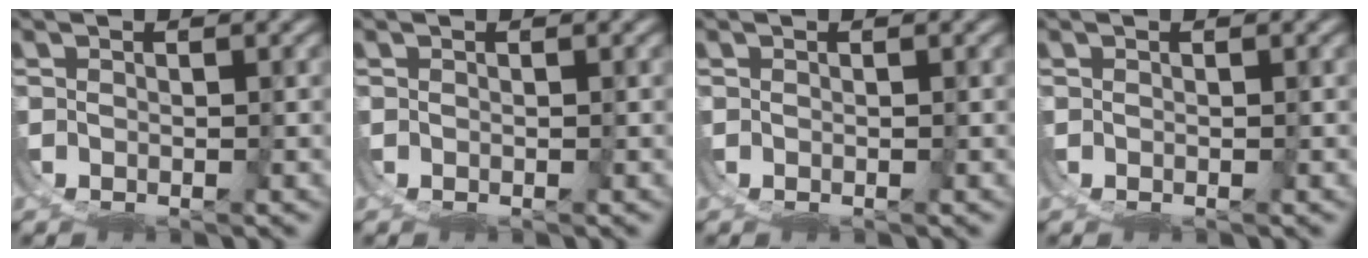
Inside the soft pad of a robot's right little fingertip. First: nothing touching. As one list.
[{"total": 0.0}, {"total": 0.0}, {"total": 0.0}]